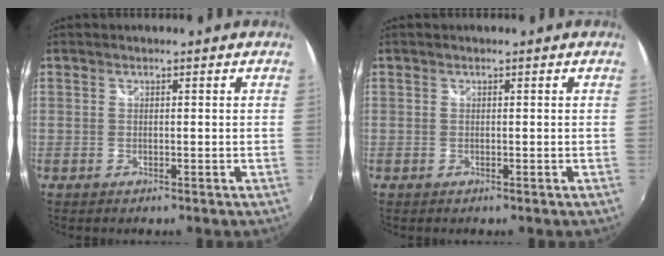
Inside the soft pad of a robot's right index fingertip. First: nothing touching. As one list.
[{"total": 0.0}]